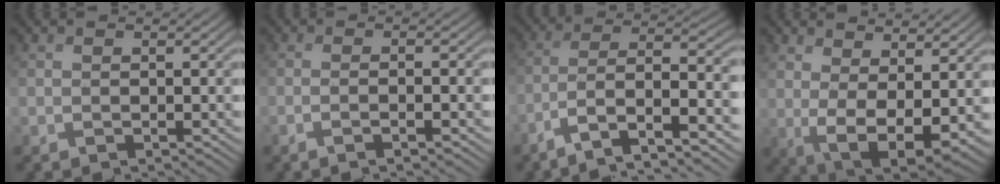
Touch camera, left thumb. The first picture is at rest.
{"total": 2.5, "force": [-1.0, 0.3, 2.3], "torque": [-0.033, 0.006, -0.029]}
{"total": 10.3, "force": [-5.9, 2.5, 8.1], "torque": [-0.125, 0.009, -0.110]}
{"total": 8.0, "force": [1.6, 3.5, 7.0], "torque": [-0.142, -0.013, 0.038]}